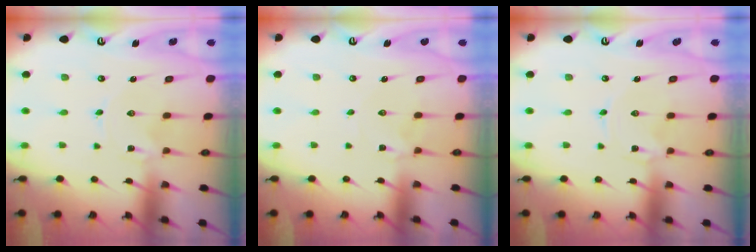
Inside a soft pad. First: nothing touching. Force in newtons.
{"total": 1.4, "press": 1.3, "slide": 0.3}
{"total": 0.0}